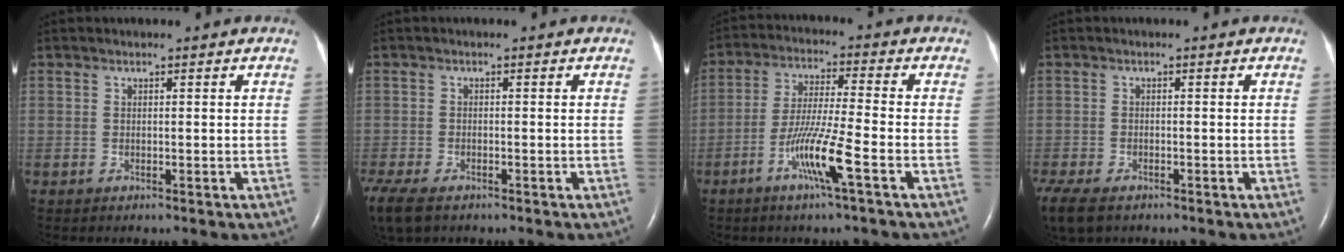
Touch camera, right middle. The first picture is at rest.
{"total": 10.6, "force": [-7.0, 5.3, 5.9], "torque": [-0.165, -0.018, -0.107]}
{"total": 8.7, "force": [-4.0, -0.7, 7.7], "torque": [-0.152, -0.010, -0.080]}
{"total": 10.1, "force": [-6.6, 5.3, 5.5], "torque": [-0.149, -0.018, -0.101]}